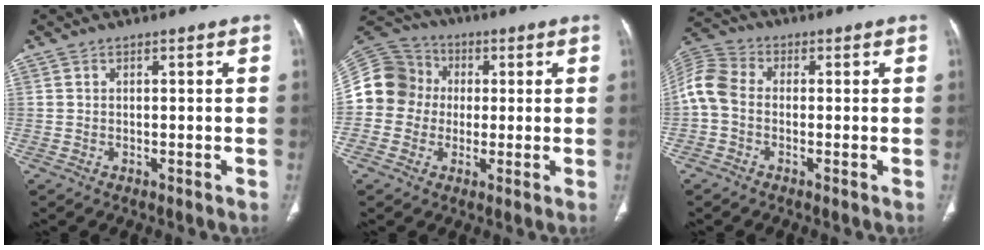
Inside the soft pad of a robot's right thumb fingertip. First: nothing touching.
{"total": 13.3, "force": [0.2, 12.3, 4.9], "torque": [-0.089, 0.037, -0.001]}
{"total": 6.7, "force": [-0.8, 4.7, 4.7], "torque": [-0.098, 0.018, -0.032]}